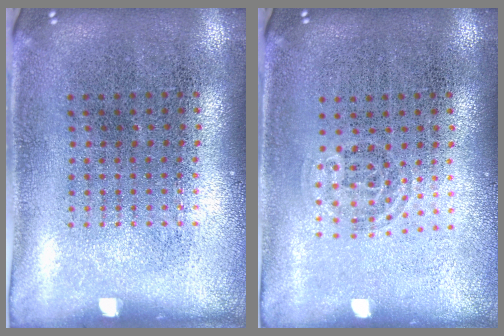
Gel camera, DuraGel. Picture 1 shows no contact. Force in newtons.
{"total": 0.9, "press": 0.7, "slide": 0.6}